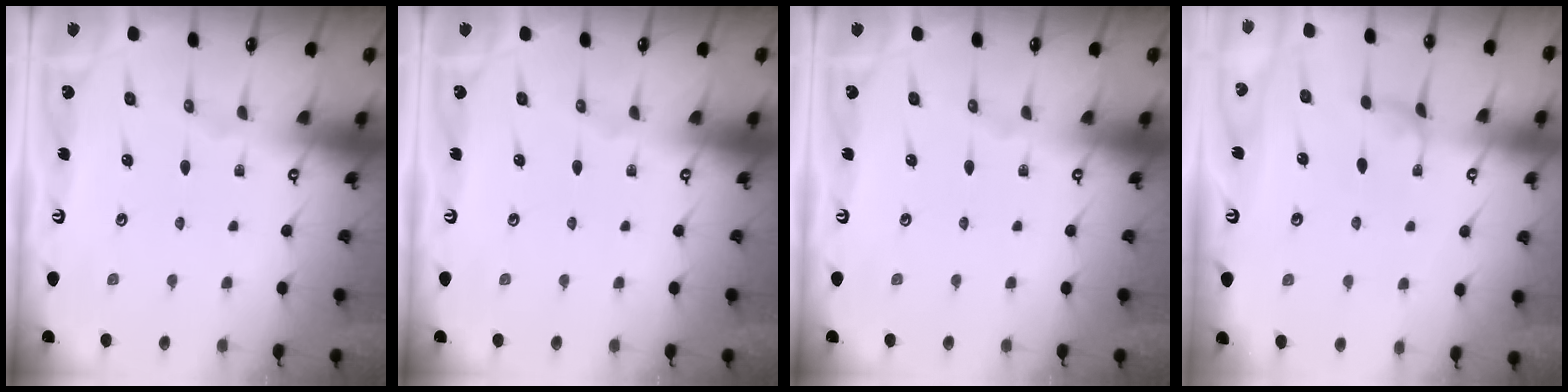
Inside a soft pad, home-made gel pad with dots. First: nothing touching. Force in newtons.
{"total": 0.0}
{"total": 0.0}
{"total": 2.4, "press": 2.4, "slide": 0.3}